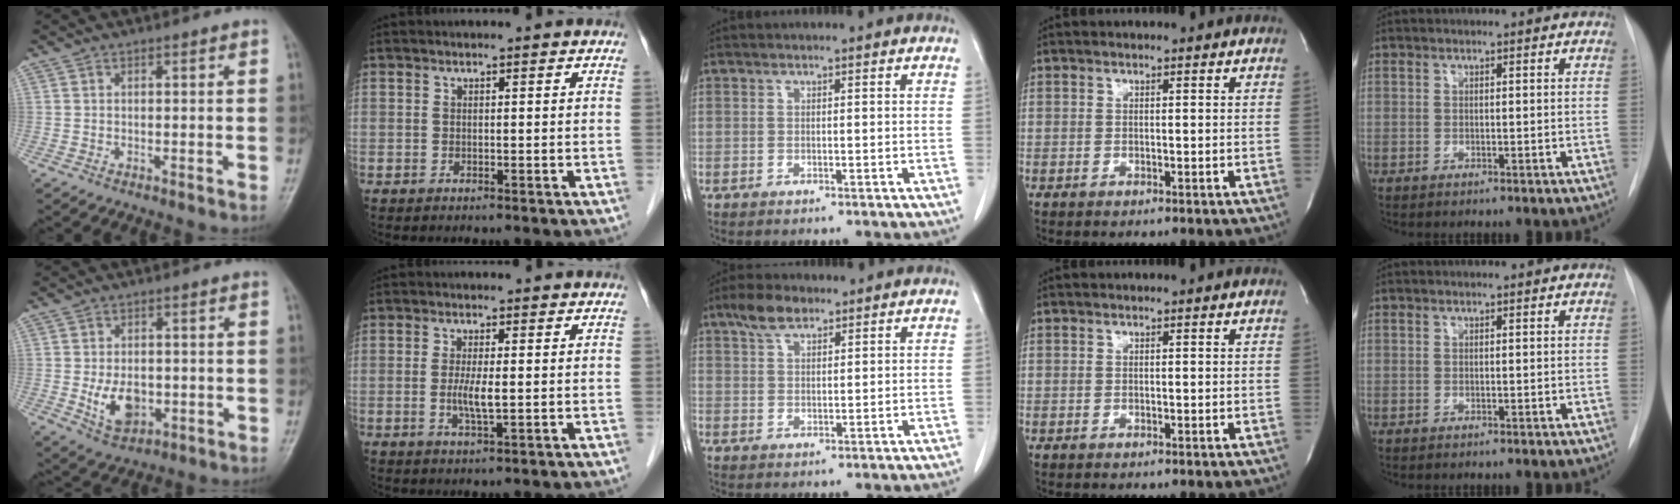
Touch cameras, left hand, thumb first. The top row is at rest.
{"thumb": {"total": 7.1, "force": [-1.2, 4.8, 5.1], "torque": [-0.074, -0.007, -0.010]}, "index": {"total": 3.4, "force": [-0.4, 0.5, 3.4], "torque": [-0.072, -0.006, -0.006]}, "middle": {"total": 4.7, "force": [3.3, 1.9, 2.7], "torque": [-0.059, 0.010, 0.065]}}